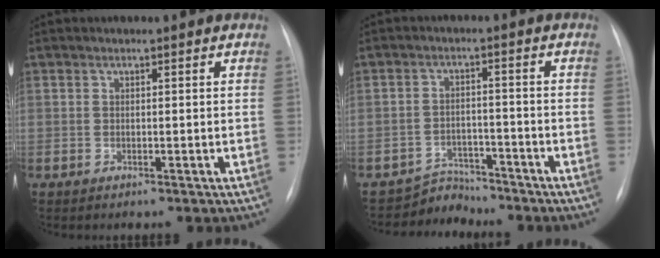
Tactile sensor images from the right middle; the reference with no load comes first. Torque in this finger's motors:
{"motor_torque": [0.33, -0.44, -0.05, -0.04]}